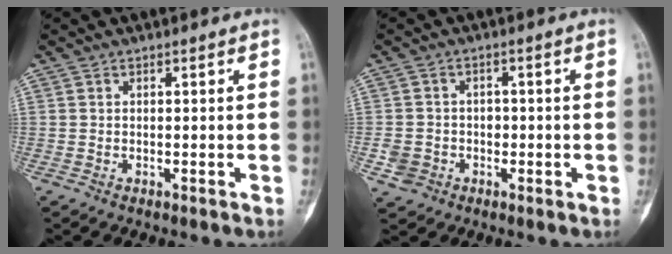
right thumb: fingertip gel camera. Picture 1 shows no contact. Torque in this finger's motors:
{"motor_torque": [0.36, 0.72, 0.11, -0.06, -0.01]}